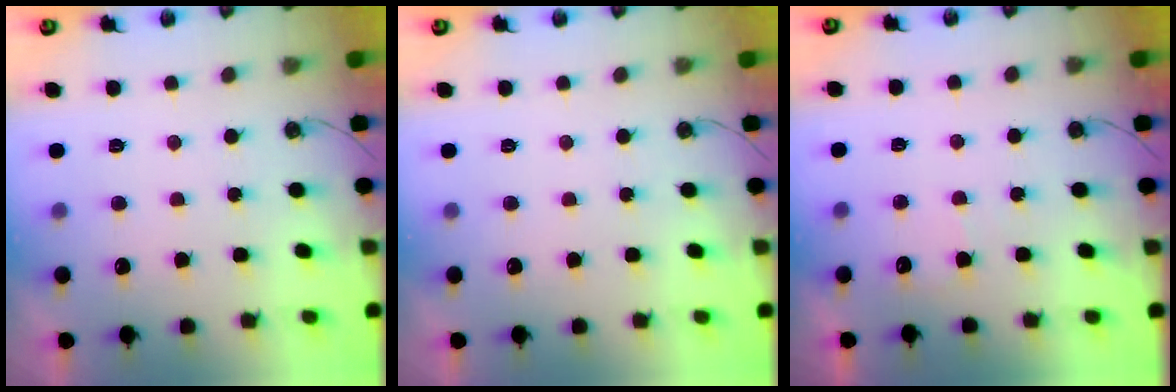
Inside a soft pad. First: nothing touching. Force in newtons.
{"total": 0.0}
{"total": 3.4, "press": 3.4, "slide": 0.3}